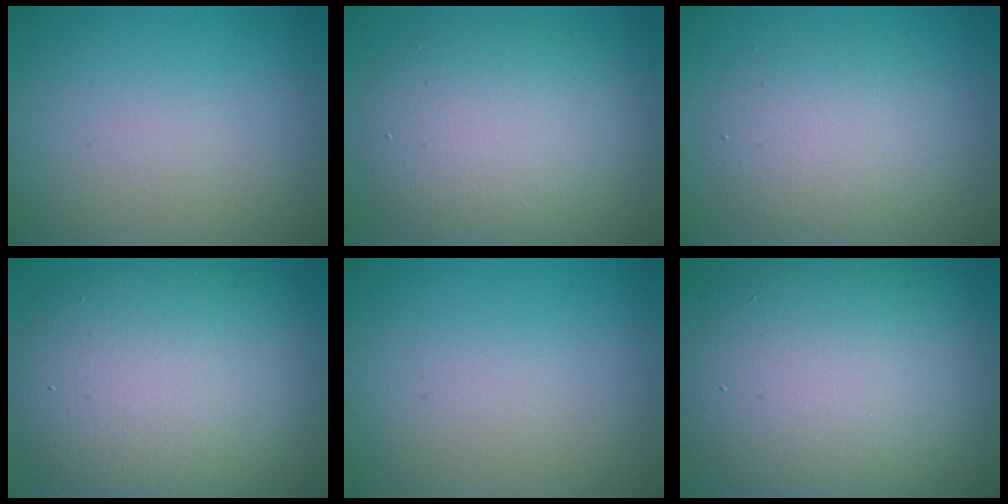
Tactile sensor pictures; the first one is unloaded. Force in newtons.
{"total": 7.2, "press": 7.1, "slide": 0.5}
{"total": 4.4, "press": 4.4, "slide": 0.0}
{"total": 13.0, "press": 13.0, "slide": 0.6}
{"total": 0.0}
{"total": 16.5, "press": 16.5, "slide": 0.7}